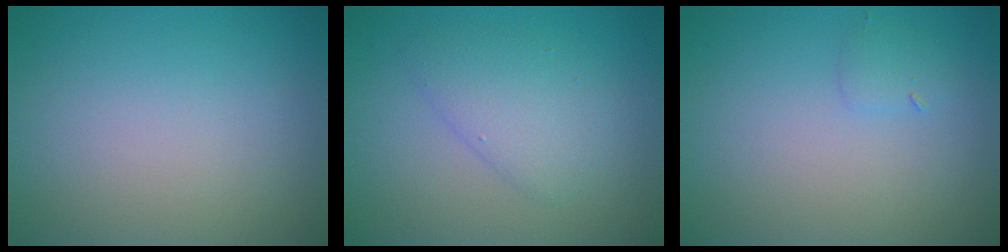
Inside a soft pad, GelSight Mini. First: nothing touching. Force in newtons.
{"total": 3.0, "press": 3.0, "slide": 0.3}
{"total": 1.0, "press": 1.0, "slide": 0.0}